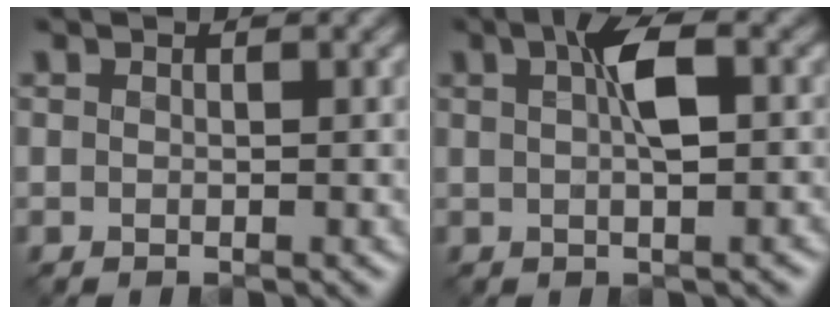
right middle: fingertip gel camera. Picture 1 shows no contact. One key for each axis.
{"total": 3.7, "fx": 0.8, "fy": 1.1, "fz": 3.5, "tx": -0.060, "ty": 0.011, "tz": 0.010}